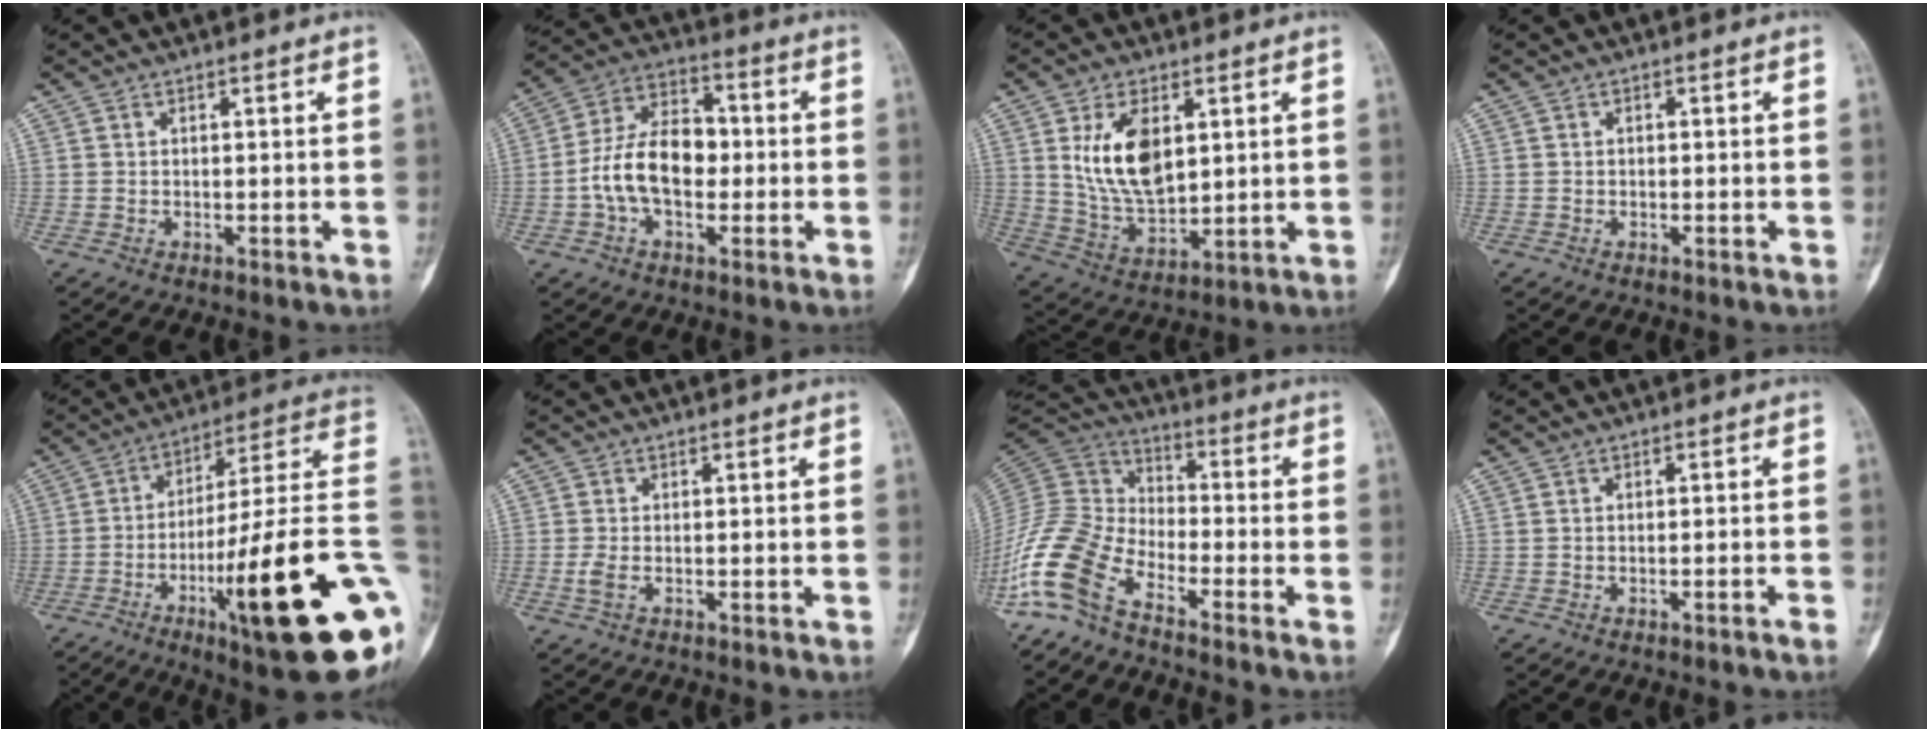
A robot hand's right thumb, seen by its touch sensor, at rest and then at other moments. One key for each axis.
{"total": 12.9, "fx": -1.4, "fy": 8.1, "fz": 9.9, "tx": -0.166, "ty": 0.037, "tz": -0.033}
{"total": 12.8, "fx": 3.7, "fy": 7.1, "fz": 10.0, "tx": -0.169, "ty": -0.021, "tz": 0.082}
{"total": 0.0}
{"total": 28.2, "fx": -7.6, "fy": 4.4, "fz": 26.8, "tx": -0.343, "ty": 0.023, "tz": -0.111}
{"total": 1.9, "fx": -0.6, "fy": 0.8, "fz": 1.6, "tx": -0.046, "ty": -0.004, "tz": -0.013}
{"total": 12.7, "fx": -8.7, "fy": 5.6, "fz": 7.3, "tx": -0.155, "ty": 0.064, "tz": -0.186}
{"total": 1.6, "fx": -1.2, "fy": -0.2, "fz": 1.1, "tx": -0.025, "ty": 0.008, "tz": -0.011}